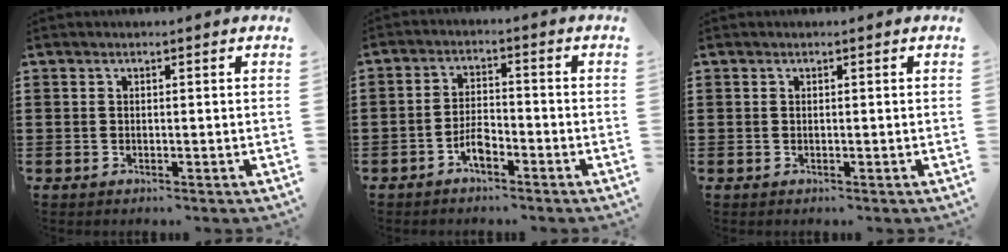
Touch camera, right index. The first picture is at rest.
{"total": 3.6, "force": [-2.3, 1.4, 2.4], "torque": [-0.057, 0.004, -0.049]}
{"total": 0.0}